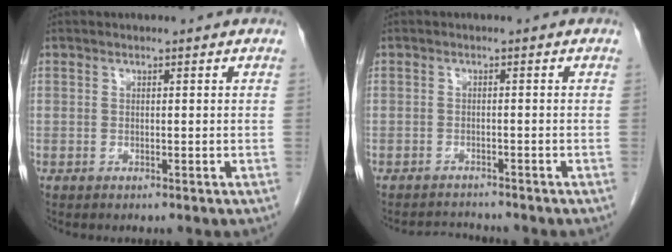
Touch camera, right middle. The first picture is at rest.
{"total": 2.5, "force": [-2.5, -0.1, -0.4], "torque": [0.005, -0.014, -0.038]}